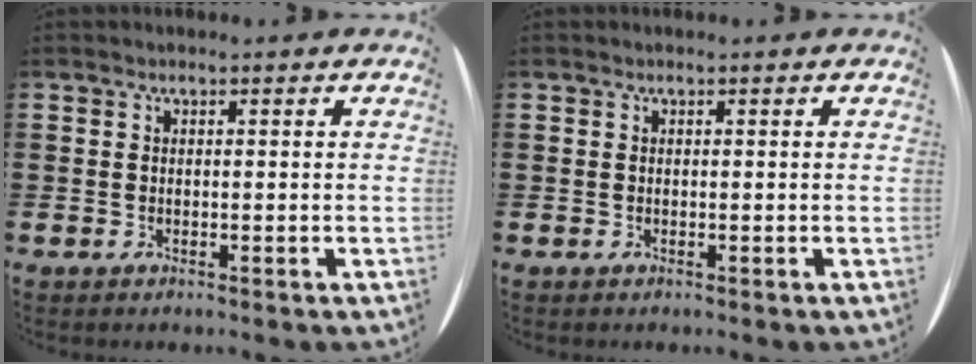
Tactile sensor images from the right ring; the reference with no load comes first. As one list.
[{"total": 0.0}]